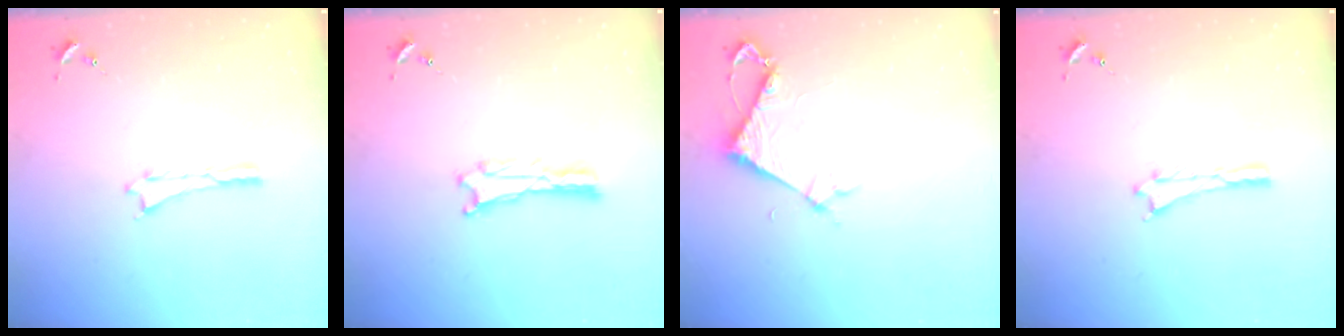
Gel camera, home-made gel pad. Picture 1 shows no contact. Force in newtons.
{"total": 0.6, "press": 0.6, "slide": 0.1}
{"total": 3.9, "press": 3.8, "slide": 0.3}
{"total": 0.0}